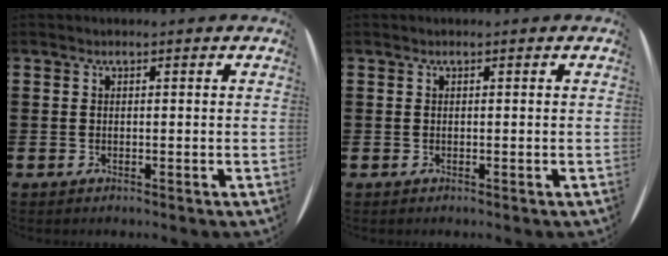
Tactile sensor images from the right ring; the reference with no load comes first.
{"total": 0.0}